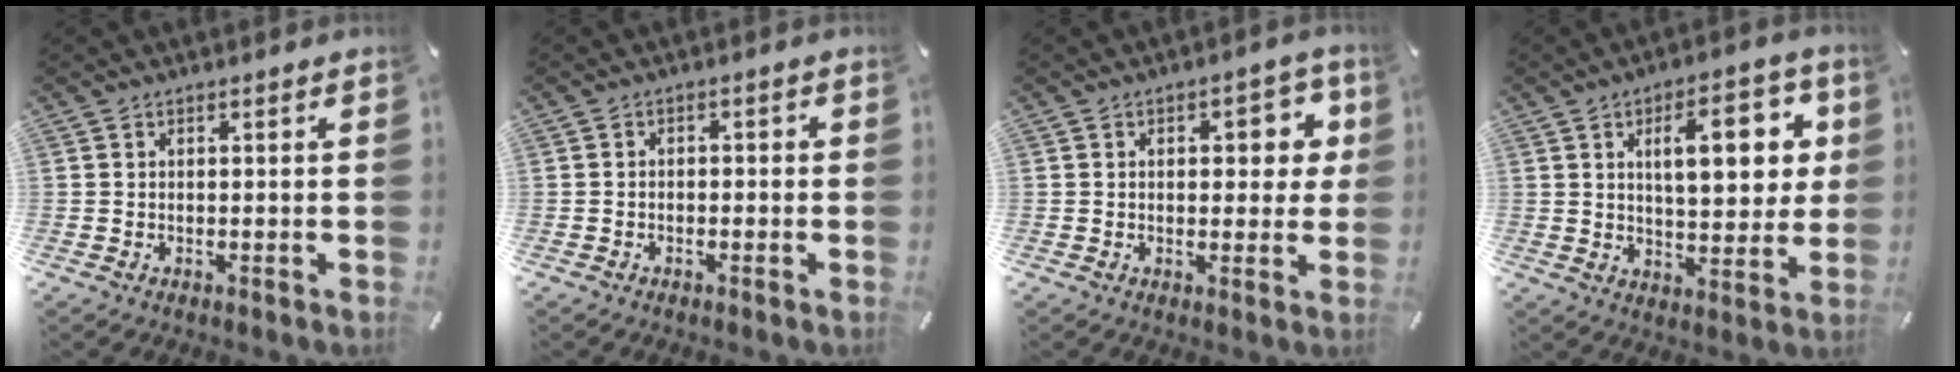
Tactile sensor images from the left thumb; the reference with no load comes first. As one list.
[{"total": 1.6, "force": [-1.3, 0.8, 0.6], "torque": [-0.012, 0.007, -0.027]}, {"total": 7.9, "force": [1.8, 4.3, 6.4], "torque": [-0.070, -0.006, 0.019]}, {"total": 15.1, "force": [4.7, 7.0, 12.6], "torque": [-0.178, 0.001, 0.072]}]